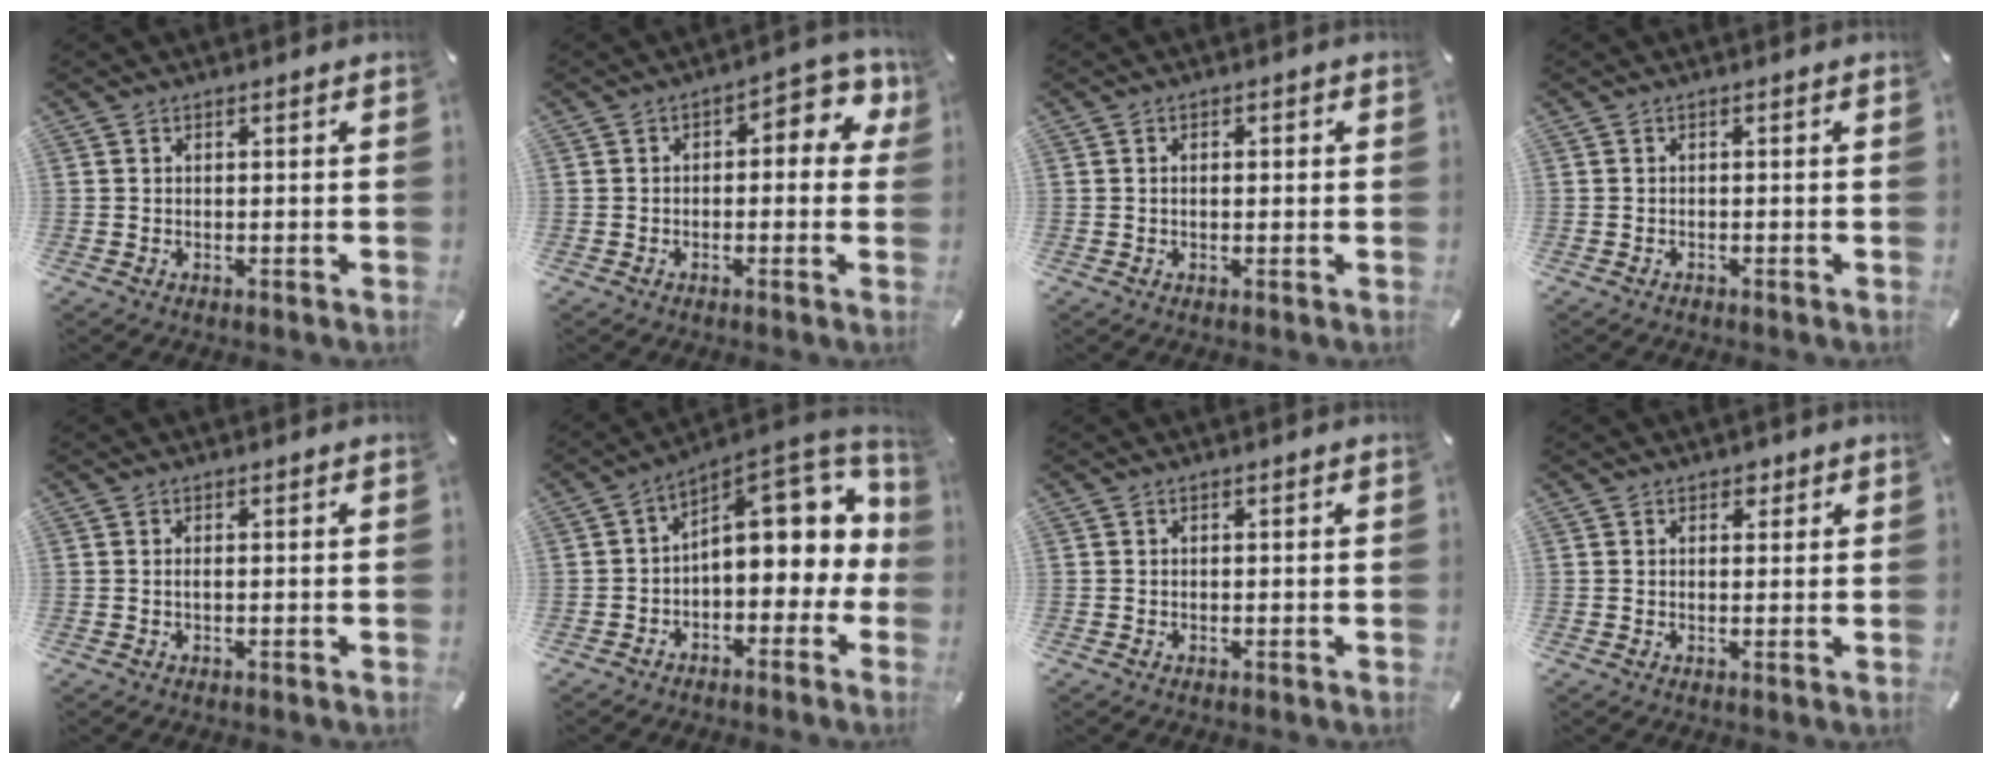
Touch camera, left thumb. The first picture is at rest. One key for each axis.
{"total": 6.1, "fx": 0.2, "fy": 3.4, "fz": 5.0, "tx": -0.066, "ty": -0.002, "tz": -0.006}
{"total": 1.3, "fx": -0.1, "fy": 0.8, "fz": 1.0, "tx": -0.020, "ty": 0.005, "tz": -0.004}
{"total": 0.6, "fx": -0.5, "fy": 0.2, "fz": 0.0, "tx": -0.003, "ty": -0.002, "tz": -0.009}
{"total": 0.7, "fx": -0.1, "fy": 0.1, "fz": 0.7, "tx": -0.013, "ty": 0.000, "tz": -0.001}
{"total": 13.3, "fx": 4.4, "fy": 7.5, "fz": 10.1, "tx": -0.112, "ty": -0.043, "tz": 0.071}
{"total": 0.0}
{"total": 1.7, "fx": 0.9, "fy": 1.4, "fz": 0.4, "tx": 0.006, "ty": -0.002, "tz": 0.012}